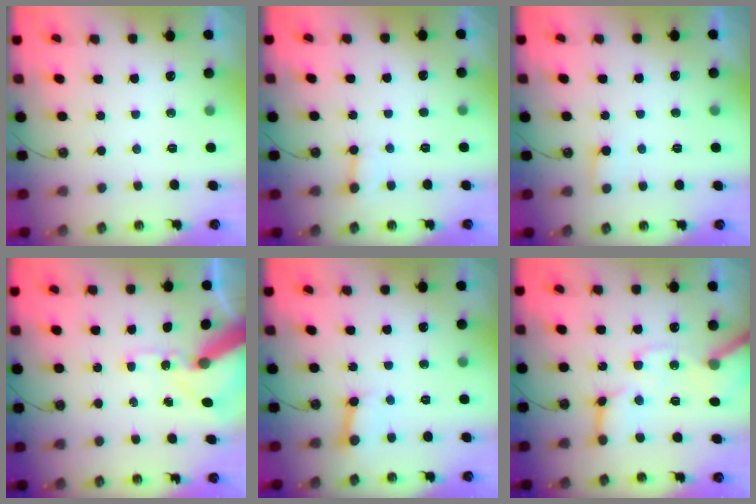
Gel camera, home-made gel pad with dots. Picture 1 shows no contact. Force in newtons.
{"total": 4.5, "press": 4.4, "slide": 0.6}
{"total": 3.3, "press": 3.3, "slide": 0.3}
{"total": 13.7, "press": 13.6, "slide": 2.0}
{"total": 4.4, "press": 4.3, "slide": 0.7}
{"total": 13.1, "press": 13.0, "slide": 1.7}